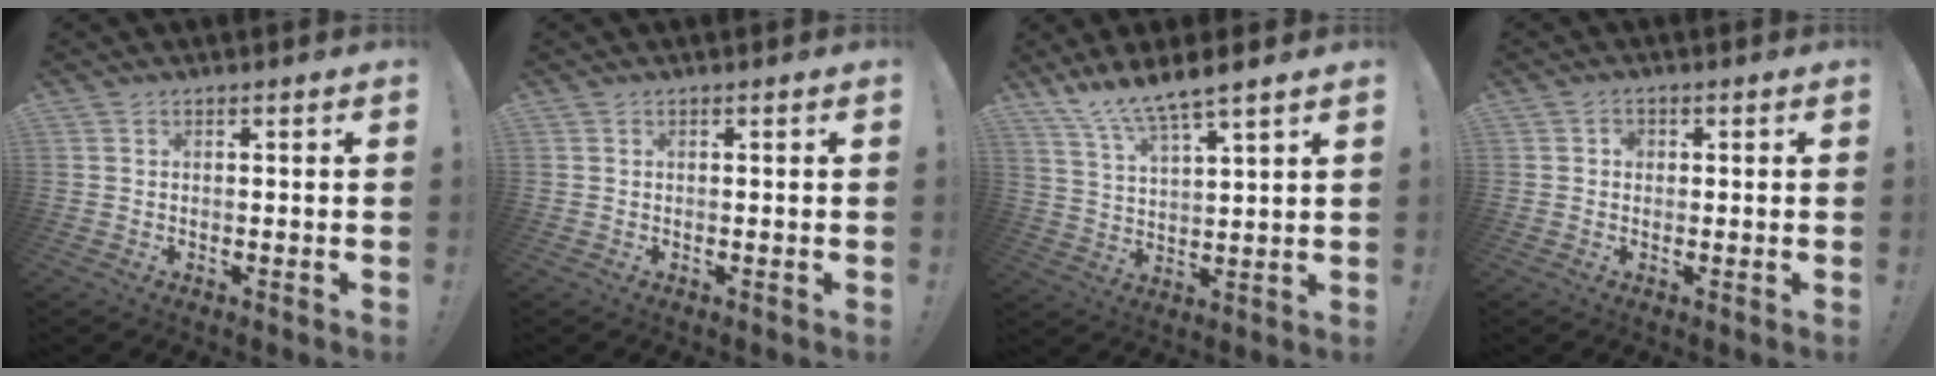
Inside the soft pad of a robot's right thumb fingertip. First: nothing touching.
{"total": 0.0}
{"total": 8.4, "force": [7.6, 0.2, 3.5], "torque": [-0.079, -0.048, 0.137]}
{"total": 1.3, "force": [-0.2, 1.2, 0.6], "torque": [-0.008, 0.004, -0.005]}